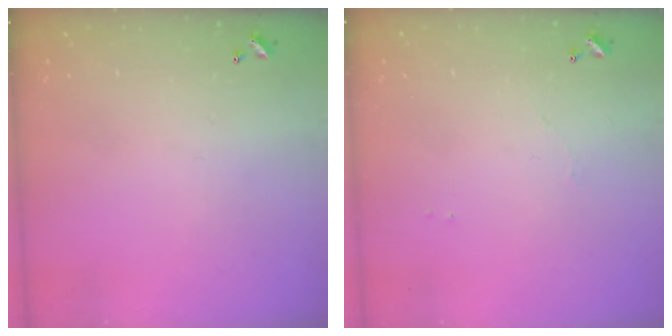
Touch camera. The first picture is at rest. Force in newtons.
{"total": 1.6, "press": 1.5, "slide": 0.5}